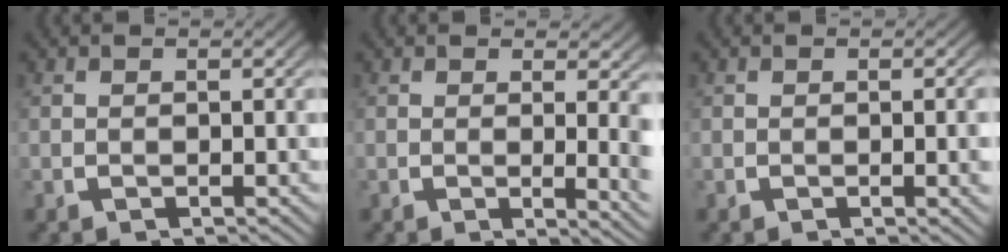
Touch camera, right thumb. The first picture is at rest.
{"total": 3.3, "force": [0.2, 1.0, 3.2], "torque": [-0.038, -0.017, 0.006]}
{"total": 1.1, "force": [-0.1, -0.1, 1.1], "torque": [-0.015, 0.002, -0.001]}